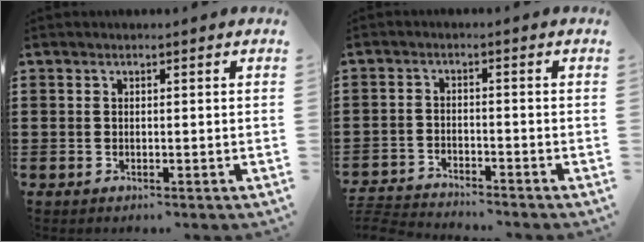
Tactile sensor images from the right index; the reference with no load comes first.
{"total": 3.3, "force": [-3.3, 0.0, 0.0], "torque": [-0.012, -0.004, -0.074]}